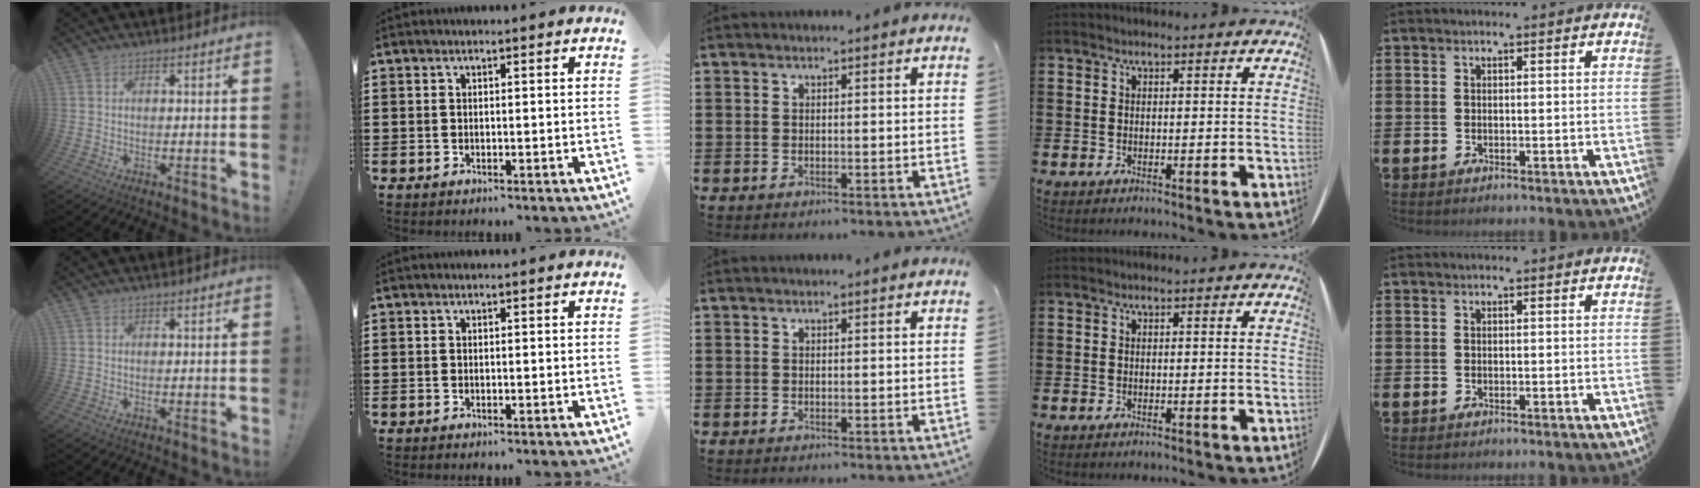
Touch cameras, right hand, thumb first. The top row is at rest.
{}